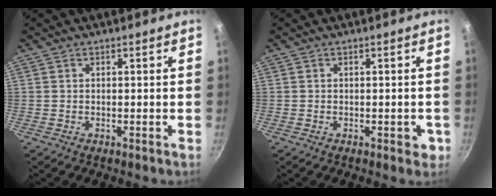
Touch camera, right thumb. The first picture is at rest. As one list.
[{"total": 2.4, "force": [-0.7, 1.5, 1.8], "torque": [-0.004, 0.006, -0.011]}]